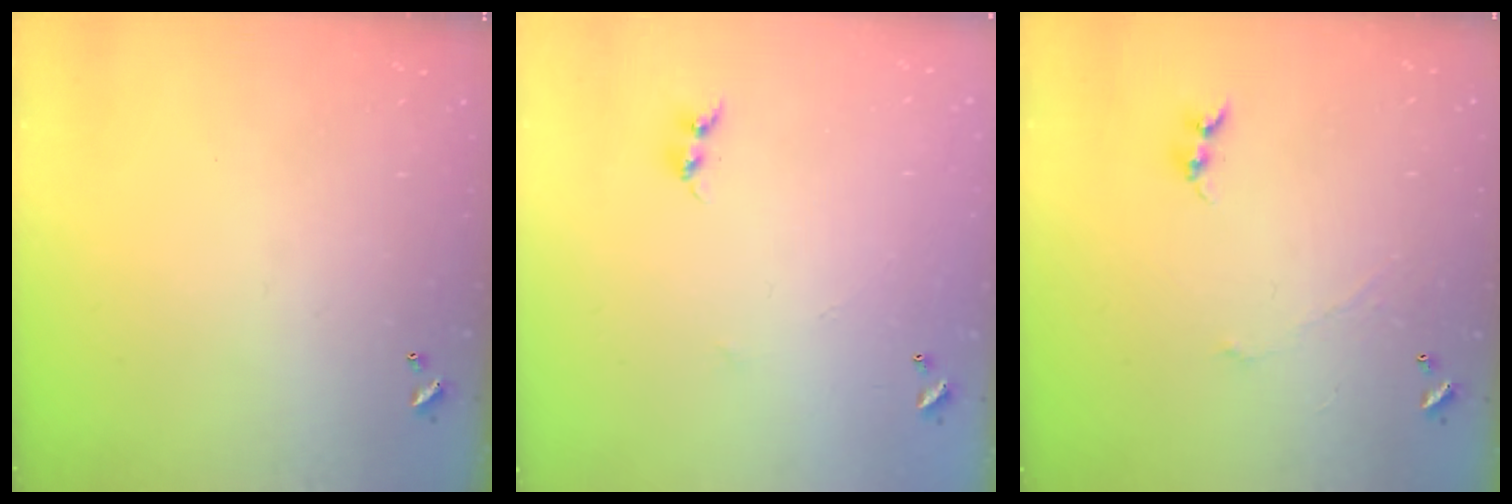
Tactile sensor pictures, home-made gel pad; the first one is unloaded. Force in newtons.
{"total": 6.7, "press": 6.7, "slide": 0.5}
{"total": 0.0}